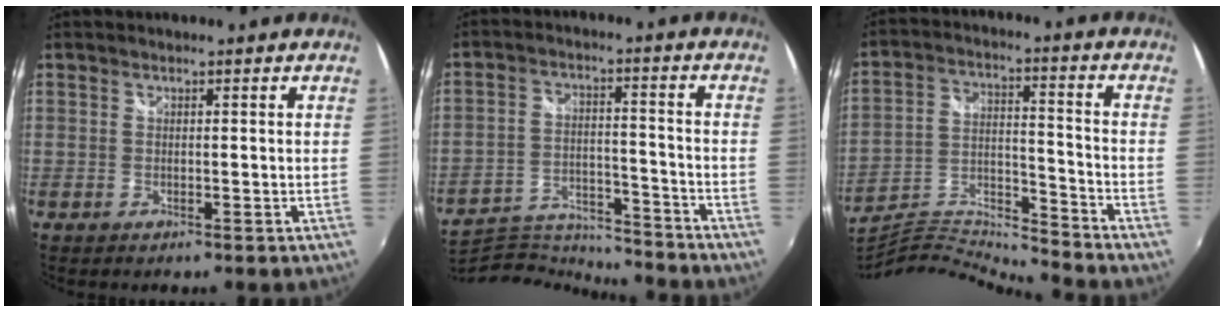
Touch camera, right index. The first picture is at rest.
{"total": 19.5, "force": [-18.4, 3.2, 5.8], "torque": [-0.124, -0.012, -0.288]}
{"total": 11.8, "force": [-11.6, -1.0, 1.8], "torque": [-0.045, 0.004, -0.227]}